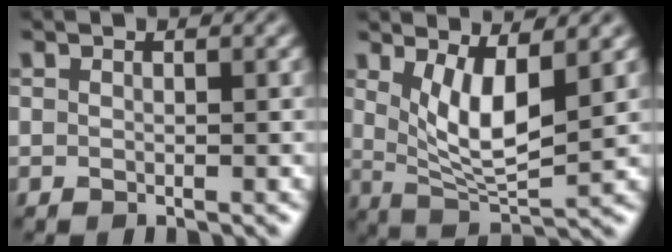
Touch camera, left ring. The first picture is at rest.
{"total": 5.4, "force": [1.5, 1.8, 4.8], "torque": [-0.092, -0.018, 0.036]}